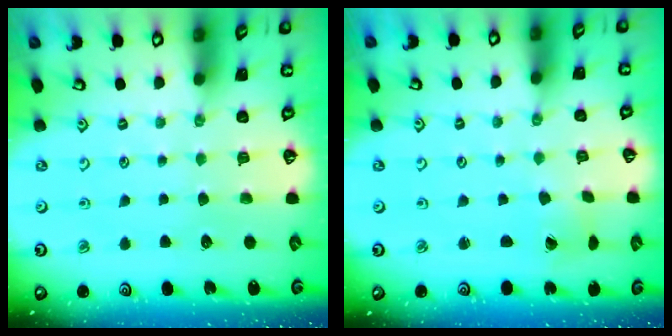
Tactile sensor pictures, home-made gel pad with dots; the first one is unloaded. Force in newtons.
{"total": 1.9, "press": 1.8, "slide": 0.7}